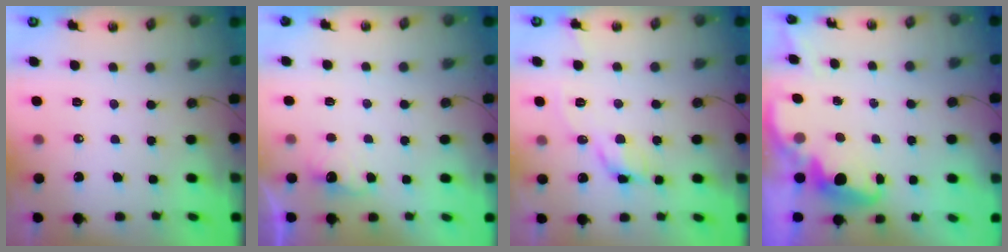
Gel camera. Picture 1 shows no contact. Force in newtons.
{"total": 2.8, "press": 2.7, "slide": 0.9}
{"total": 8.6, "press": 8.5, "slide": 1.2}
{"total": 2.7, "press": 2.6, "slide": 0.5}